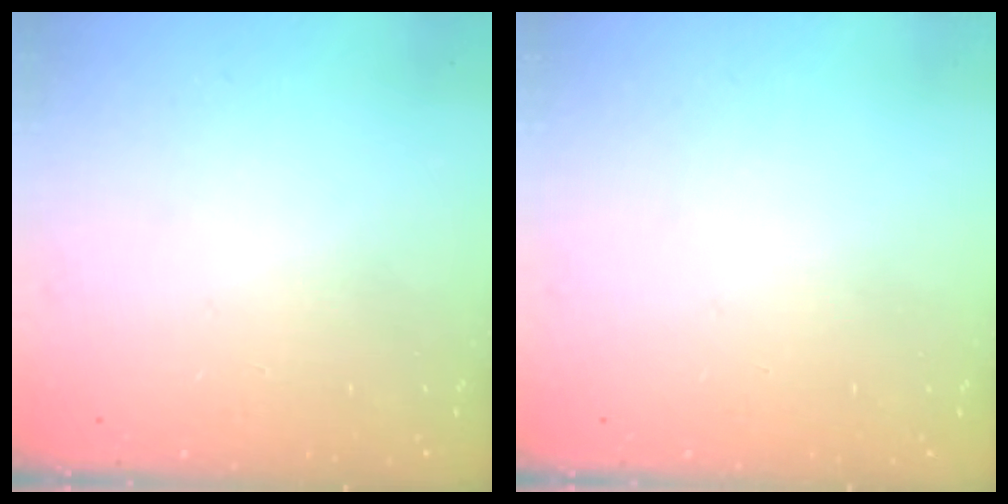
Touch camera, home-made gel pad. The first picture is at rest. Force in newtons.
{"total": 0.0}